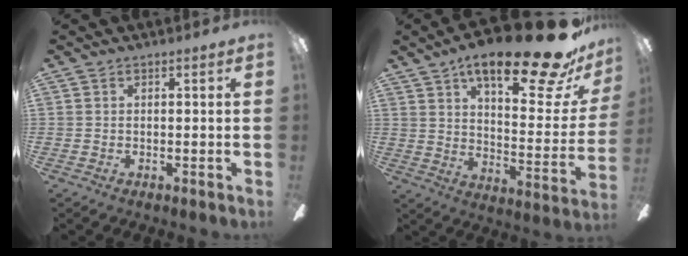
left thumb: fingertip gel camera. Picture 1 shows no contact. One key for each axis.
{"total": 24.6, "fx": 16.5, "fy": 6.8, "fz": 17.0, "tx": -0.245, "ty": -0.102, "tz": 0.259}